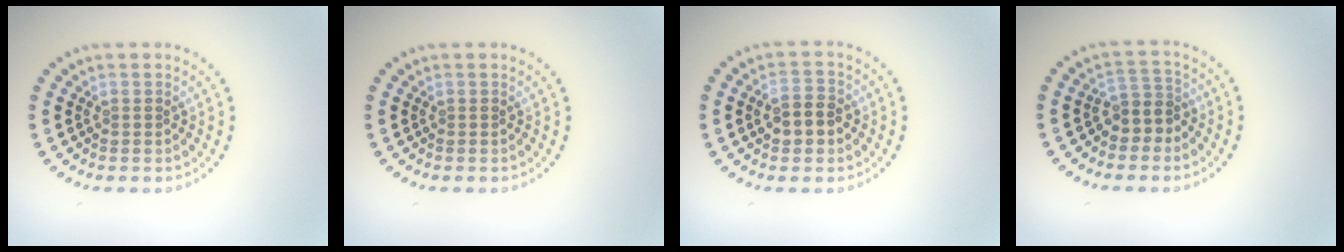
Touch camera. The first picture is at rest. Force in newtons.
{"total": 0.0}
{"total": 2.9, "press": 2.9, "slide": 0.3}
{"total": 2.6, "press": 2.1, "slide": 1.6}